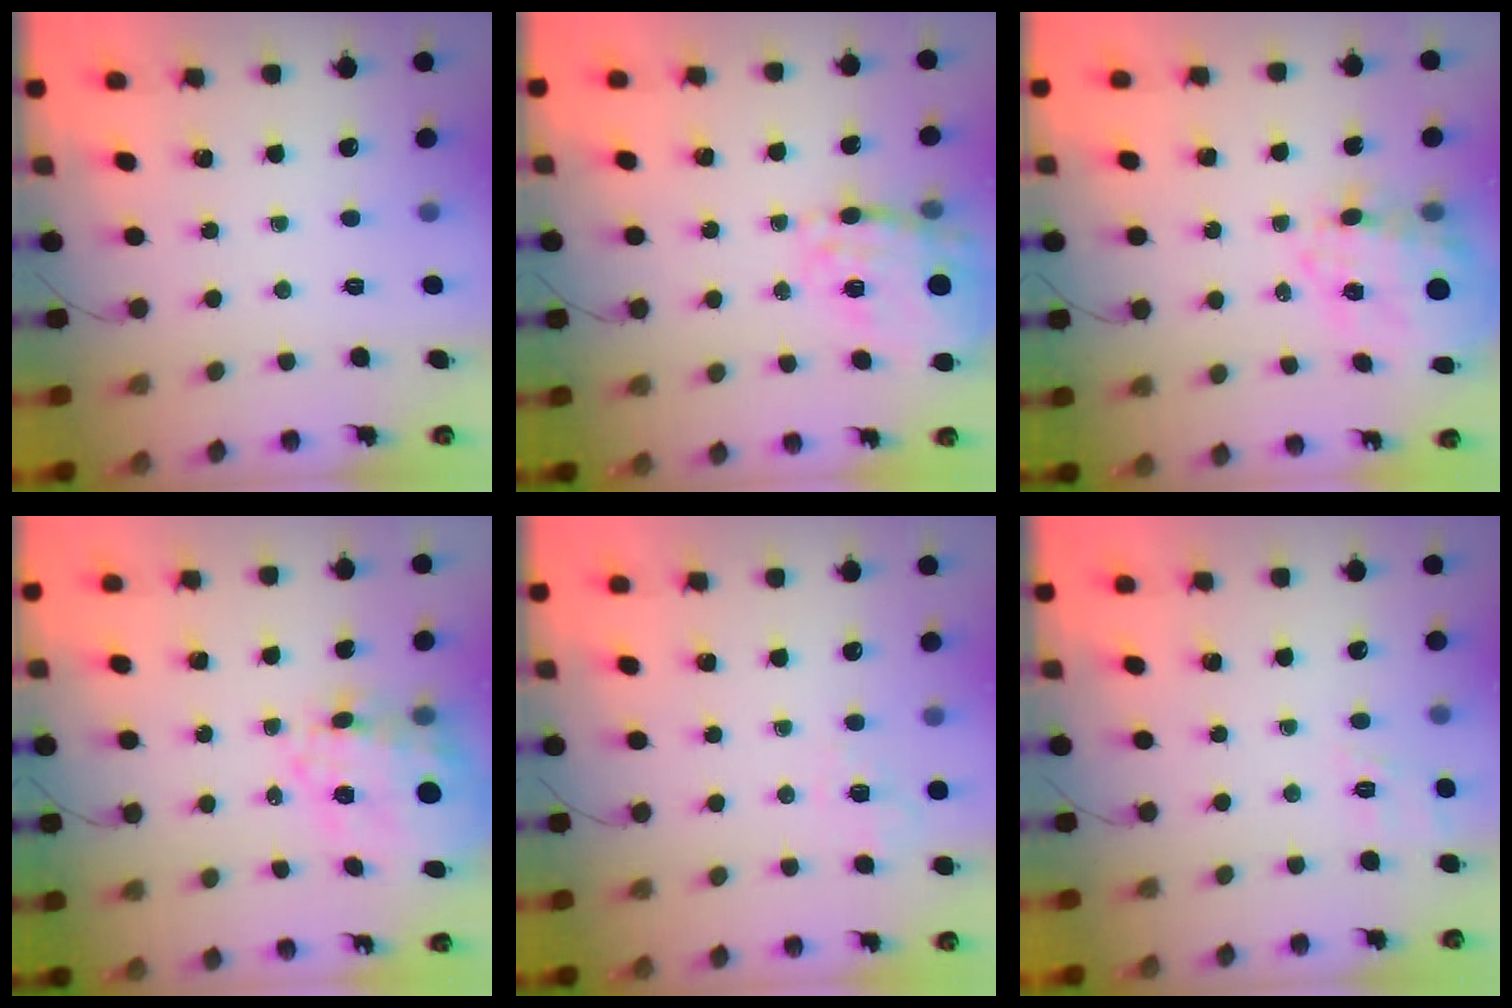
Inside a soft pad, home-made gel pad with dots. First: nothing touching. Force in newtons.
{"total": 21.8, "press": 21.6, "slide": 2.5}
{"total": 13.3, "press": 12.9, "slide": 3.2}
{"total": 14.9, "press": 14.6, "slide": 3.0}
{"total": 2.4, "press": 1.7, "slide": 1.7}
{"total": 2.8, "press": 2.2, "slide": 1.7}